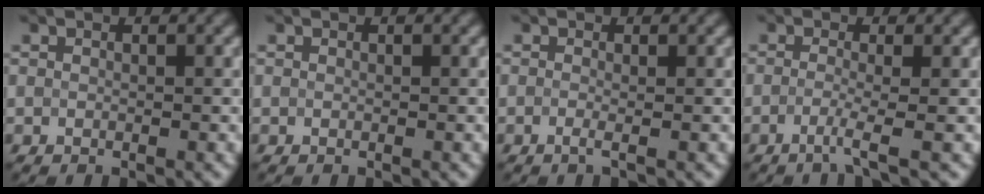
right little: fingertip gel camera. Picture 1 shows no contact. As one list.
[{"total": 0.0}, {"total": 0.8, "force": [-0.7, 0.0, 0.4], "torque": [-0.009, -0.006, -0.012]}, {"total": 1.9, "force": [-1.5, -0.1, 1.2], "torque": [-0.021, -0.002, -0.032]}]